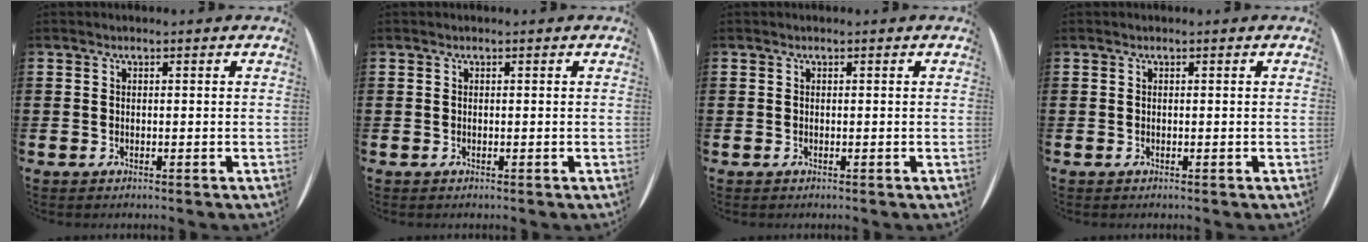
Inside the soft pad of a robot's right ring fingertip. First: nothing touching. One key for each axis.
{"total": 0.0}
{"total": 0.0}
{"total": 0.0}